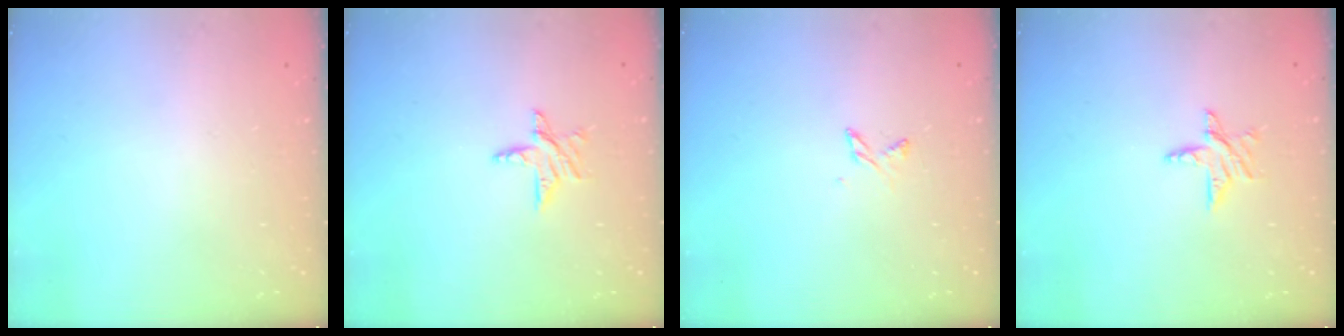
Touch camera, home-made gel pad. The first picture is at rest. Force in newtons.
{"total": 7.0, "press": 7.0, "slide": 0.6}
{"total": 2.7, "press": 2.7, "slide": 0.4}
{"total": 7.0, "press": 7.0, "slide": 0.6}